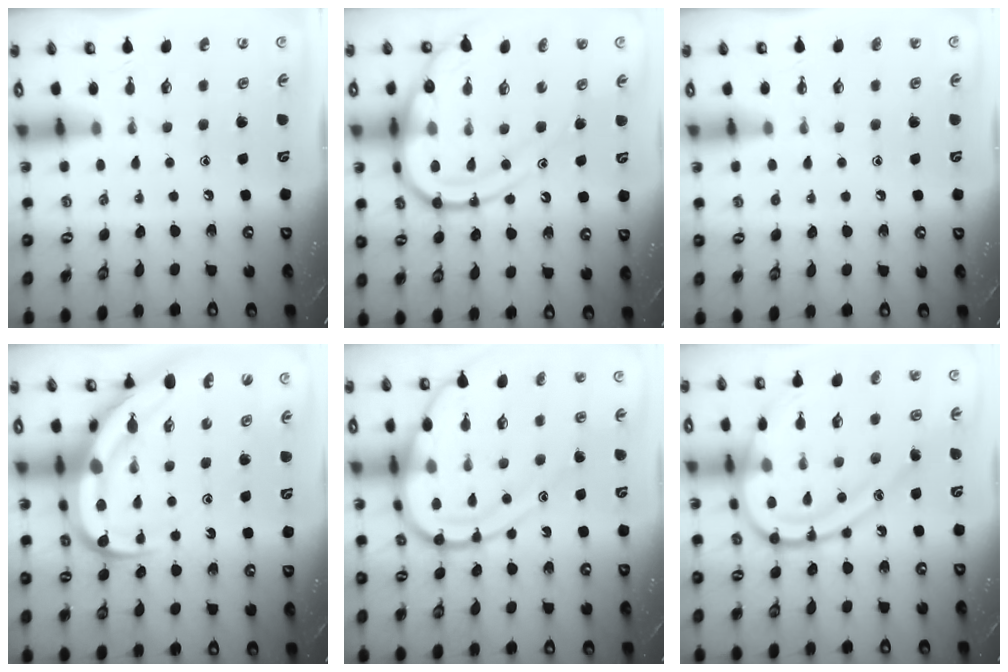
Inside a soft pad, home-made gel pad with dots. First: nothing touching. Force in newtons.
{"total": 17.2, "press": 17.1, "slide": 1.6}
{"total": 1.1, "press": 1.1, "slide": 0.3}
{"total": 14.7, "press": 14.7, "slide": 1.5}
{"total": 16.8, "press": 16.7, "slide": 1.6}
{"total": 17.5, "press": 17.5, "slide": 1.1}